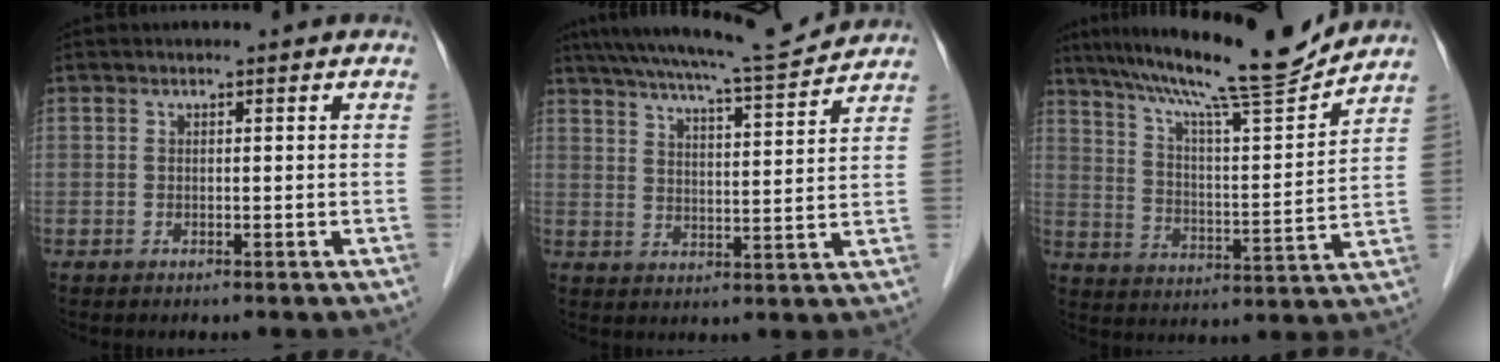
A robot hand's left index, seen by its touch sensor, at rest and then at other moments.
{"total": 13.4, "force": [12.4, 0.0, 5.0], "torque": [-0.089, 0.006, 0.183]}
{"total": 17.2, "force": [15.2, -0.3, 8.0], "torque": [-0.136, -0.005, 0.237]}